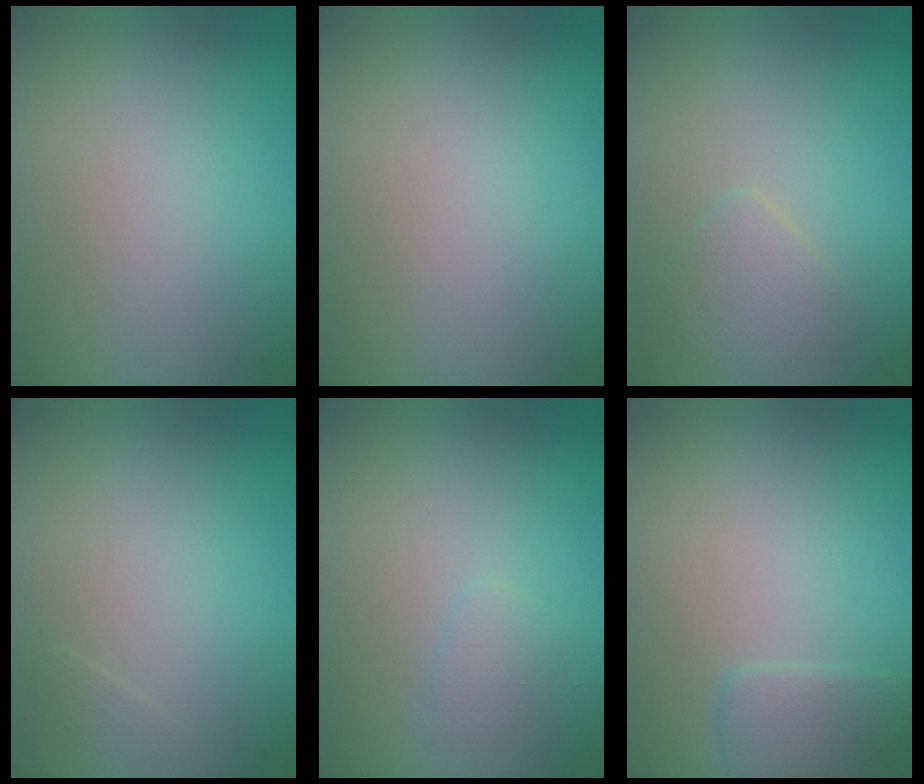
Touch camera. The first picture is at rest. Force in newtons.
{"total": 0.0}
{"total": 1.8, "press": 1.8, "slide": 0.0}
{"total": 0.5, "press": 0.5, "slide": 0.1}
{"total": 1.0, "press": 1.0, "slide": 0.0}
{"total": 1.9, "press": 1.9, "slide": 0.1}